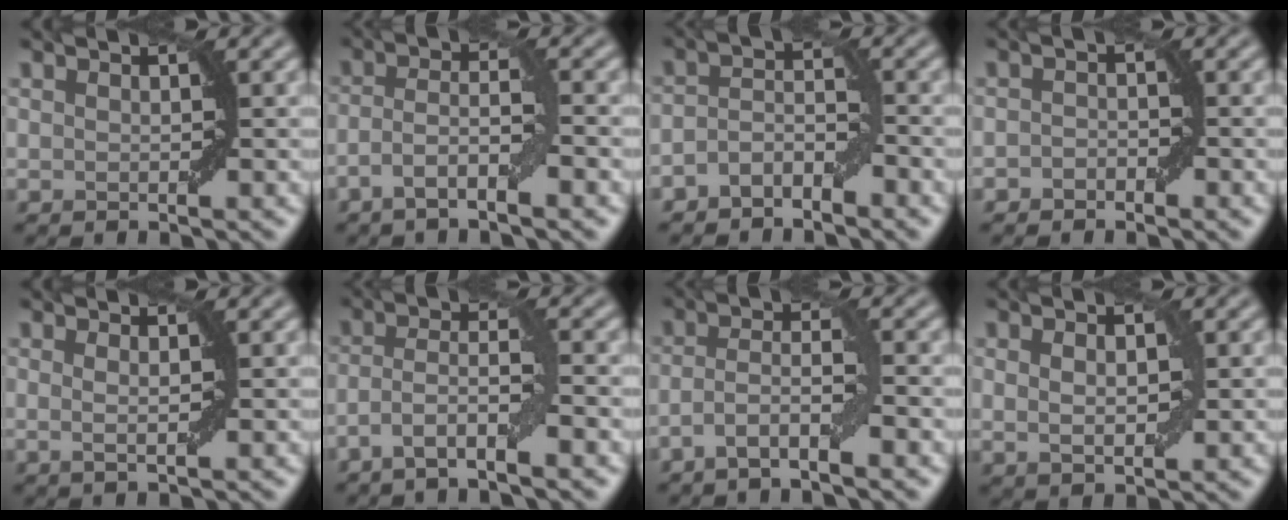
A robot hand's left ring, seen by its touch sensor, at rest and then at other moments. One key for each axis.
{"total": 3.6, "fx": -1.9, "fy": 0.4, "fz": 3.0, "tx": -0.057, "ty": 0.007, "tz": -0.045}
{"total": 2.4, "fx": -1.9, "fy": 1.0, "fz": 1.1, "tx": -0.023, "ty": 0.013, "tz": -0.039}
{"total": 1.1, "fx": -0.8, "fy": 0.7, "fz": 0.3, "tx": -0.006, "ty": 0.004, "tz": -0.015}
{"total": 1.2, "fx": 0.3, "fy": 0.2, "fz": 1.2, "tx": -0.020, "ty": -0.001, "tz": 0.004}
{"total": 4.0, "fx": -2.2, "fy": 0.4, "fz": 3.4, "tx": -0.063, "ty": 0.006, "tz": -0.050}
{"total": 3.4, "fx": -1.8, "fy": 0.4, "fz": 2.8, "tx": -0.054, "ty": 0.008, "tz": -0.043}
{"total": 2.5, "fx": 0.5, "fy": 1.4, "fz": 2.0, "tx": -0.034, "ty": -0.001, "tz": 0.012}